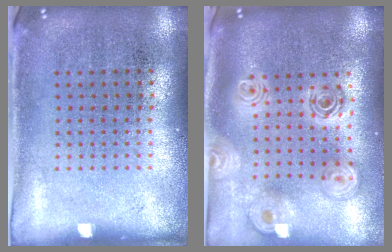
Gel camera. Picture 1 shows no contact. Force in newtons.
{"total": 2.4, "press": 1.9, "slide": 1.5}